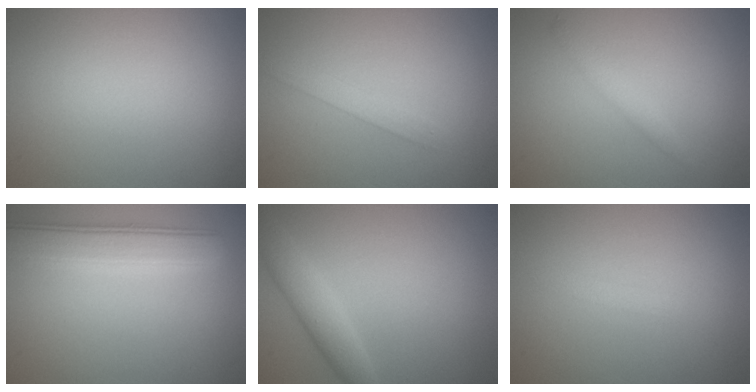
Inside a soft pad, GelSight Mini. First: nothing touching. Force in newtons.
{"total": 1.6, "press": 1.6, "slide": 0.2}
{"total": 1.5, "press": 1.5, "slide": 0.1}
{"total": 4.8, "press": 4.8, "slide": 0.6}
{"total": 2.9, "press": 2.9, "slide": 0.1}
{"total": 0.6, "press": 0.6, "slide": 0.1}